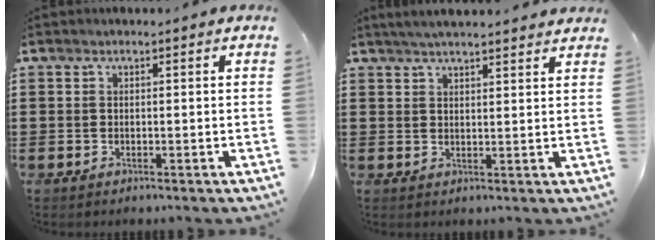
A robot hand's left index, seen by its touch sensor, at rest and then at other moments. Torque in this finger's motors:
{"motor_torque": [2.14, 0.00, 0.10, 0.01]}